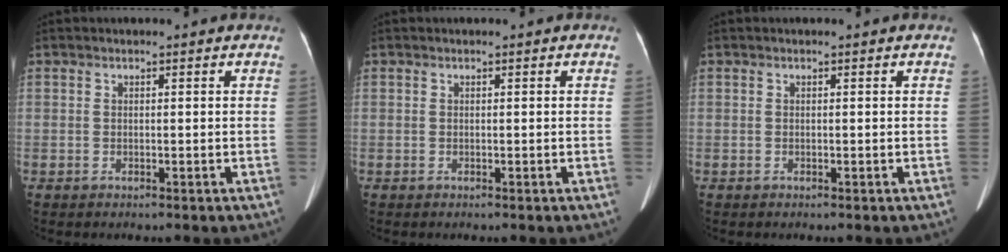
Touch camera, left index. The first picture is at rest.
{"total": 0.0}
{"total": 0.0}